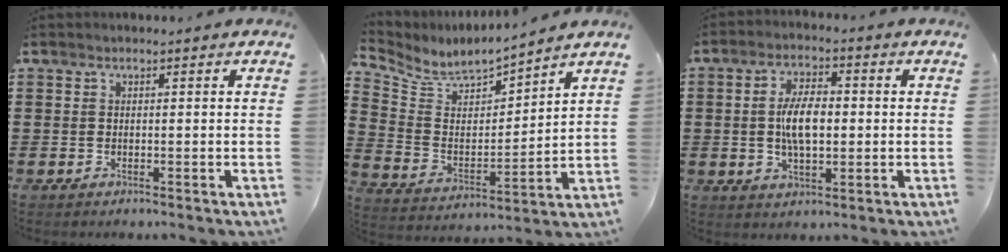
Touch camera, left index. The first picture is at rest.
{"total": 6.2, "force": [5.7, 1.7, 1.8], "torque": [-0.068, -0.036, 0.096]}
{"total": 6.7, "force": [-0.1, 3.0, 6.0], "torque": [-0.118, 0.000, -0.009]}